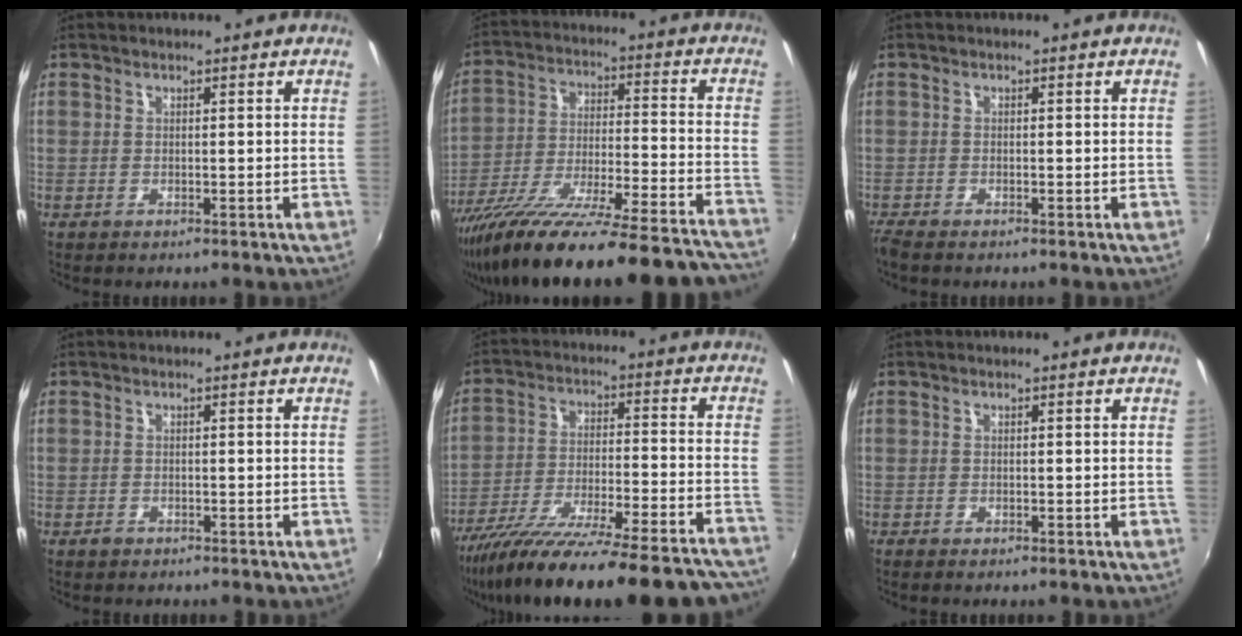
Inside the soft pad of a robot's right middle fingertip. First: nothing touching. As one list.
[{"total": 32.1, "force": [-28.1, 1.4, 15.4], "torque": [-0.241, -0.090, -0.421]}, {"total": 2.0, "force": [-1.8, 0.4, 0.8], "torque": [-0.018, -0.013, -0.034]}, {"total": 1.0, "force": [-0.8, 0.6, 0.2], "torque": [-0.004, 0.000, -0.012]}, {"total": 28.5, "force": [-24.7, 3.9, 13.7], "torque": [-0.226, -0.067, -0.358]}, {"total": 0.5, "force": [-0.4, 0.2, 0.2], "torque": [-0.005, -0.002, -0.009]}]